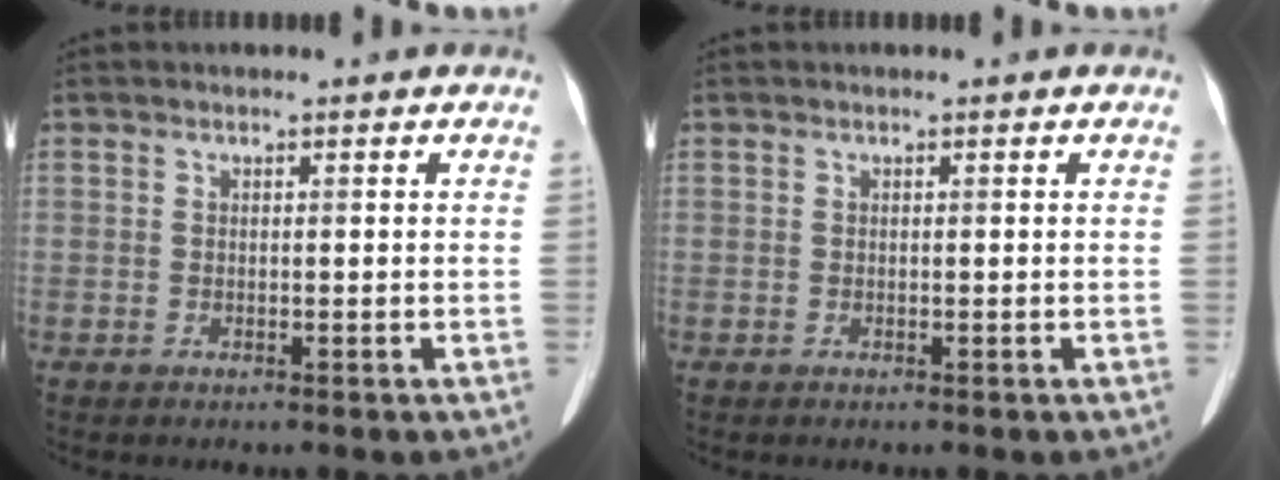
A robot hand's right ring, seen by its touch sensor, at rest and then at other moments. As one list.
[{"total": 0.0}]